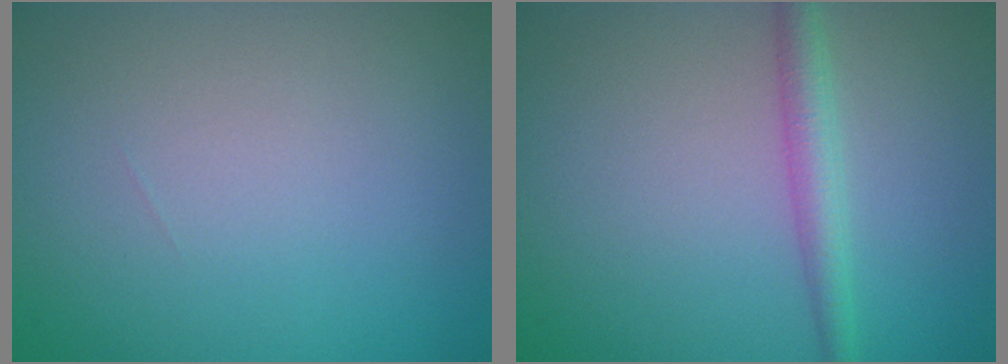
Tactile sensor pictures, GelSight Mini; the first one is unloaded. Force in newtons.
{"total": 2.4, "press": 2.4, "slide": 0.0}